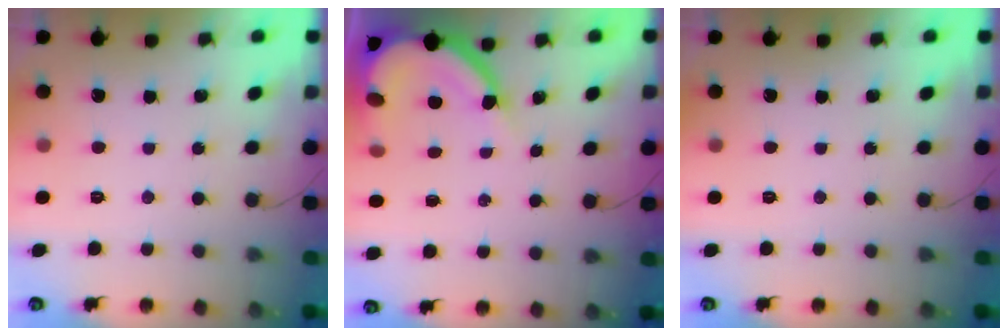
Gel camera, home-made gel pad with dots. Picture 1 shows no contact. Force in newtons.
{"total": 10.6, "press": 10.5, "slide": 1.2}
{"total": 0.0}